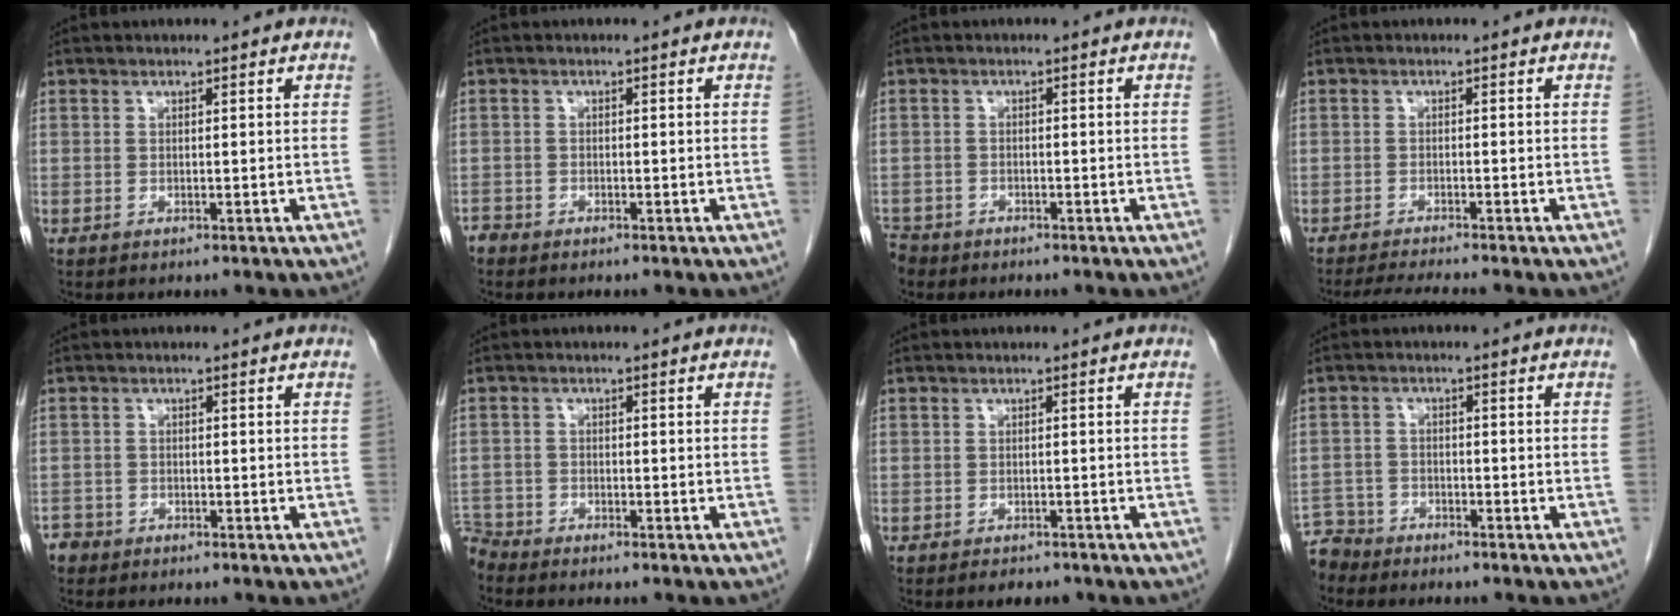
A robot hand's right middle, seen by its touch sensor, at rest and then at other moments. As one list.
[{"total": 1.4, "force": [-1.3, 0.5, -0.1], "torque": [0.003, 0.000, -0.023]}, {"total": 3.5, "force": [-3.0, 1.8, 0.1], "torque": [-0.001, -0.003, -0.058]}, {"total": 4.8, "force": [-4.3, -0.9, 1.9], "torque": [-0.031, -0.018, -0.073]}, {"total": 2.1, "force": [-1.7, 1.2, -0.2], "torque": [0.001, 0.005, -0.033]}, {"total": 3.3, "force": [-3.2, 0.5, -0.4], "torque": [0.014, -0.009, -0.060]}, {"total": 2.2, "force": [-1.8, 1.0, 0.7], "torque": [-0.012, 0.000, -0.020]}, {"total": 5.0, "force": [-4.6, 1.7, -0.8], "torque": [0.018, -0.006, -0.091]}]